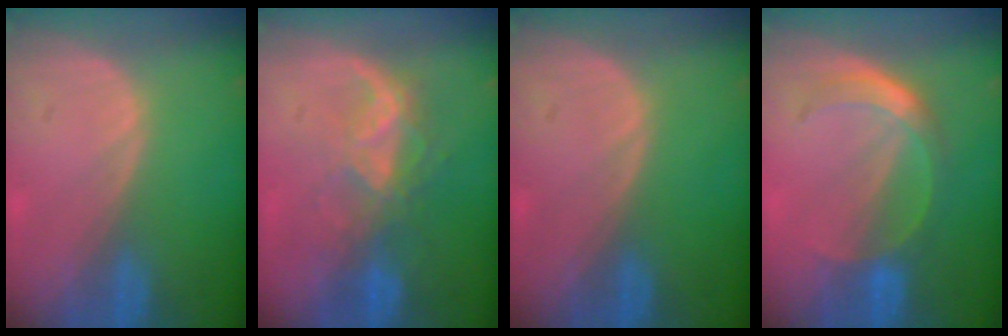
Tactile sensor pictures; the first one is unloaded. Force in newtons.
{"total": 6.6, "press": 5.9, "slide": 2.8}
{"total": 0.0}
{"total": 6.0, "press": 5.2, "slide": 3.1}